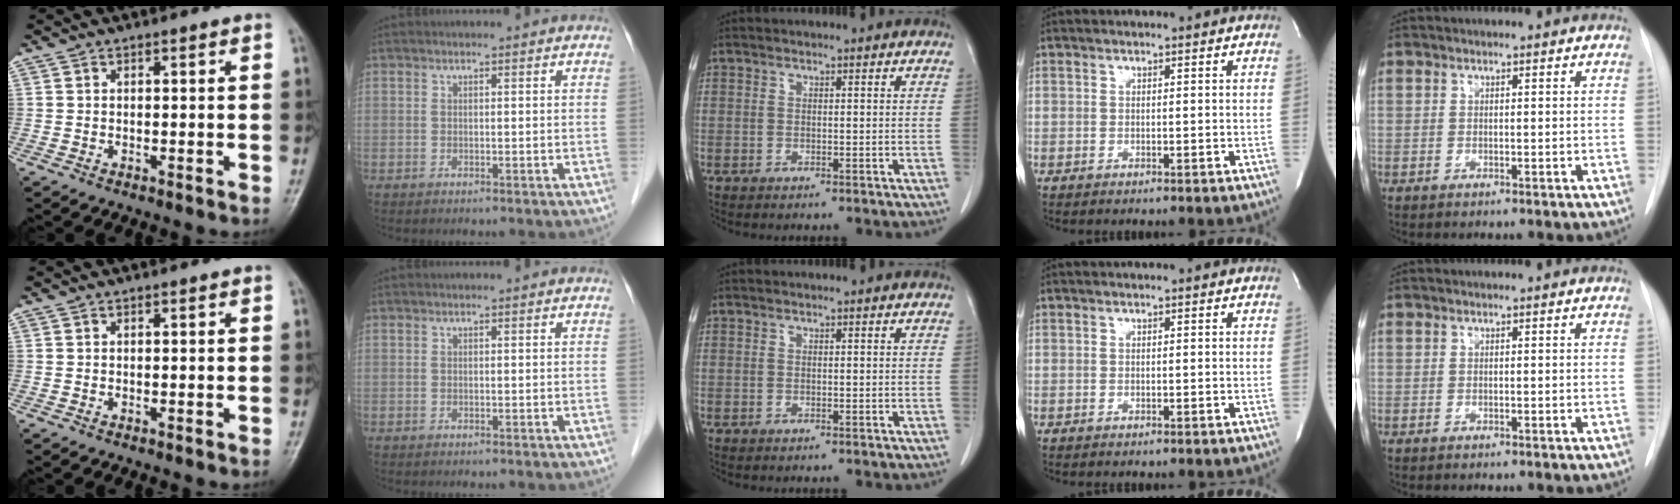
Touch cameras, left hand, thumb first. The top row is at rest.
{}